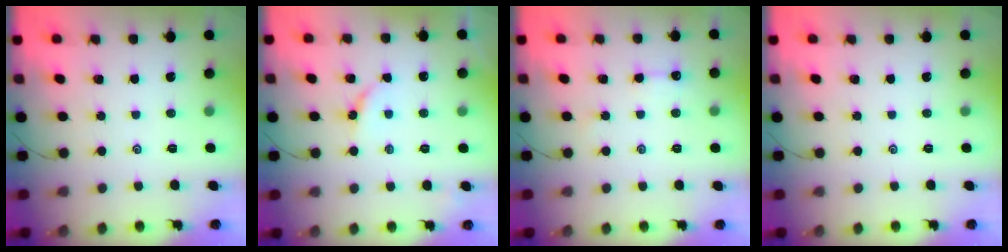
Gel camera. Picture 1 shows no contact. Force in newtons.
{"total": 4.4, "press": 4.3, "slide": 0.5}
{"total": 3.0, "press": 3.0, "slide": 0.4}
{"total": 0.0}